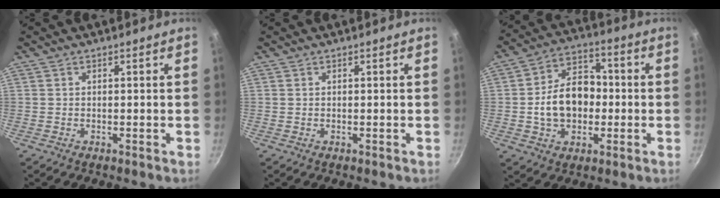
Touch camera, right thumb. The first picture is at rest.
{"total": 0.0}
{"total": 13.3, "force": [-1.0, 9.7, 9.0], "torque": [-0.116, 0.029, -0.025]}